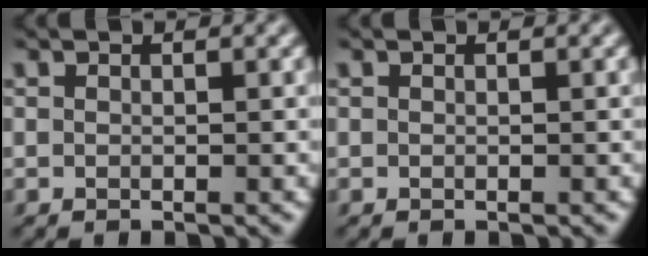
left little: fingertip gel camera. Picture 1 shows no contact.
{"total": 0.0}